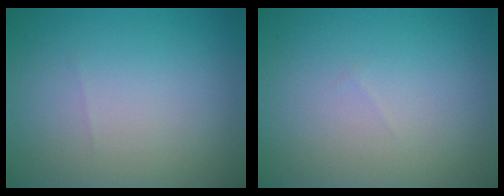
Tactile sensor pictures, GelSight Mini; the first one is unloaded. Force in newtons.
{"total": 0.0}